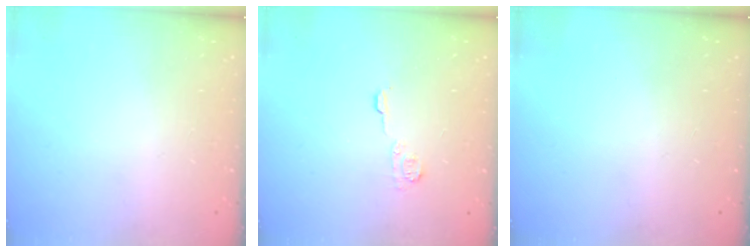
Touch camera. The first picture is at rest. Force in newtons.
{"total": 6.0, "press": 6.0, "slide": 0.4}
{"total": 0.0}